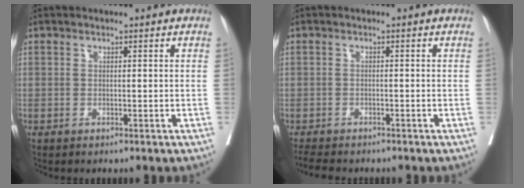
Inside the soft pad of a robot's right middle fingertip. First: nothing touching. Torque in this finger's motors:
{"motor_torque": [0.02, -0.17, -0.20, -0.05]}